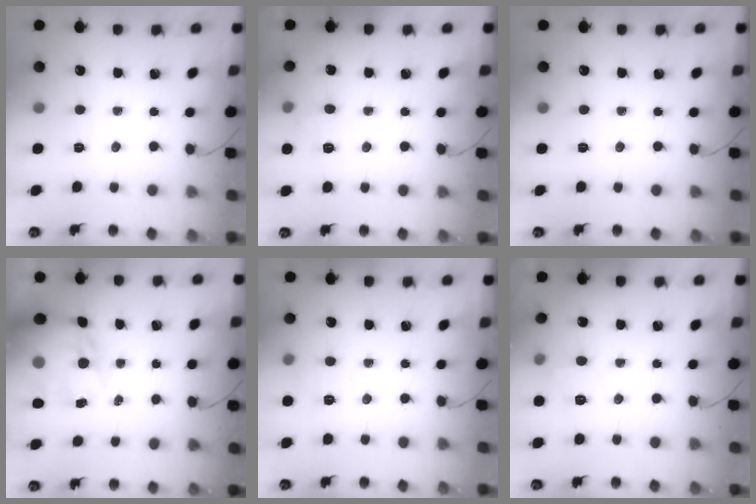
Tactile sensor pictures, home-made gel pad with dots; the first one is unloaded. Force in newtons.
{"total": 5.9, "press": 5.7, "slide": 1.7}
{"total": 0.0}
{"total": 16.1, "press": 15.7, "slide": 3.8}
{"total": 6.0, "press": 5.8, "slide": 1.6}
{"total": 4.3, "press": 3.9, "slide": 1.8}